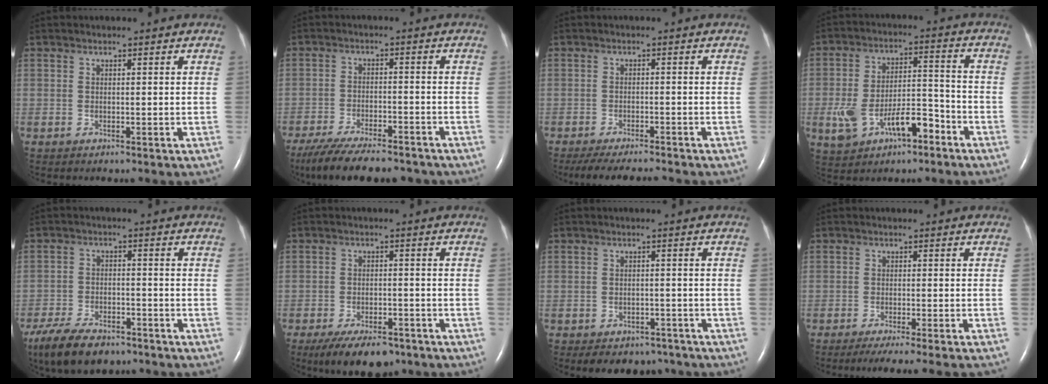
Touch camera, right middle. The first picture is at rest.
{"total": 16.6, "force": [-14.0, 3.9, 7.9], "torque": [-0.158, -0.023, -0.206]}
{"total": 8.9, "force": [-8.0, 1.1, 3.8], "torque": [-0.058, -0.013, -0.117]}
{"total": 10.7, "force": [-4.9, 4.6, 8.3], "torque": [-0.162, 0.020, -0.073]}
{"total": 10.8, "force": [-8.2, 4.3, 5.6], "torque": [-0.103, -0.014, -0.137]}
{"total": 9.5, "force": [-7.0, 3.9, 5.1], "torque": [-0.081, -0.006, -0.109]}
{"total": 8.4, "force": [-6.9, 4.3, 2.2], "torque": [-0.026, 0.007, -0.081]}
{"total": 8.5, "force": [-7.2, -1.2, 4.5], "torque": [-0.038, -0.020, -0.104]}